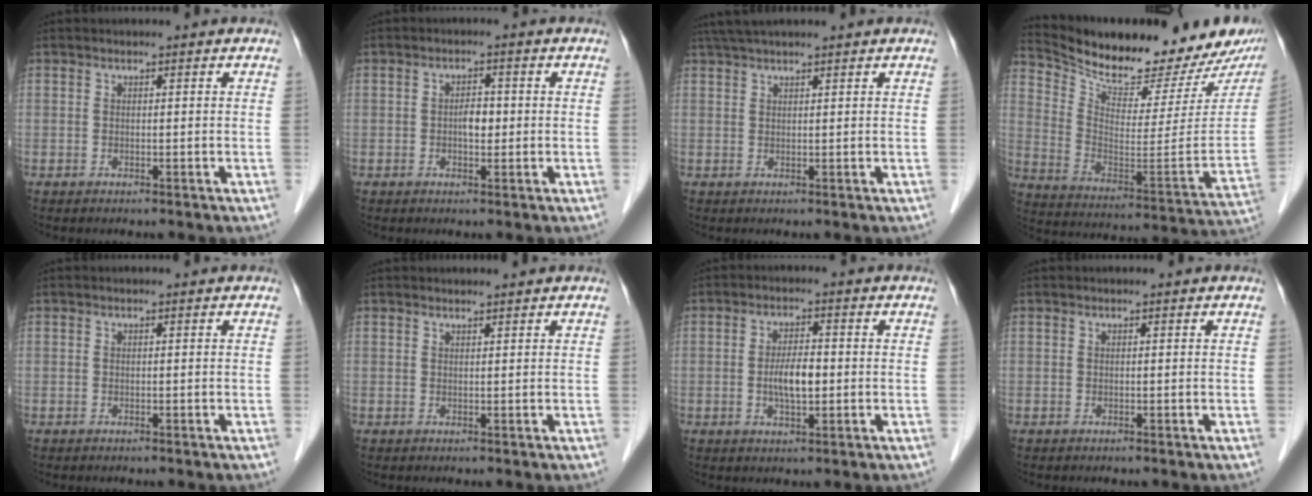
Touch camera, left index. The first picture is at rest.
{"total": 2.5, "force": [-0.3, 1.3, 2.2], "torque": [-0.035, 0.004, -0.004]}
{"total": 5.4, "force": [4.6, -0.2, 2.8], "torque": [-0.047, 0.041, 0.083]}
{"total": 22.3, "force": [20.1, 4.5, 8.7], "torque": [-0.147, -0.058, 0.296]}
{"total": 0.0}
{"total": 0.9, "force": [0.9, 0.0, 0.1], "torque": [-0.007, 0.003, 0.016]}
{"total": 4.9, "force": [-0.4, 1.4, 4.6], "torque": [-0.092, -0.001, -0.005]}
{"total": 0.0}